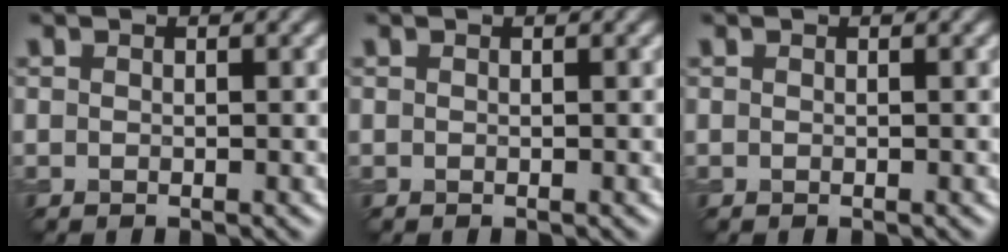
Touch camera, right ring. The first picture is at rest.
{"total": 0.0}
{"total": 0.0}